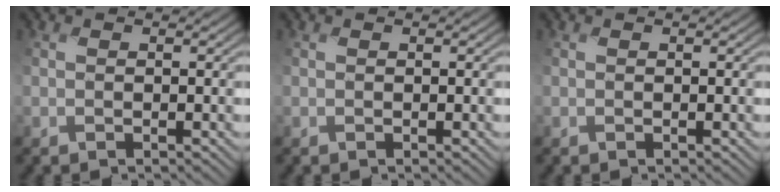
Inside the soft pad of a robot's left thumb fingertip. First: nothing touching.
{"total": 0.0}
{"total": 0.0}